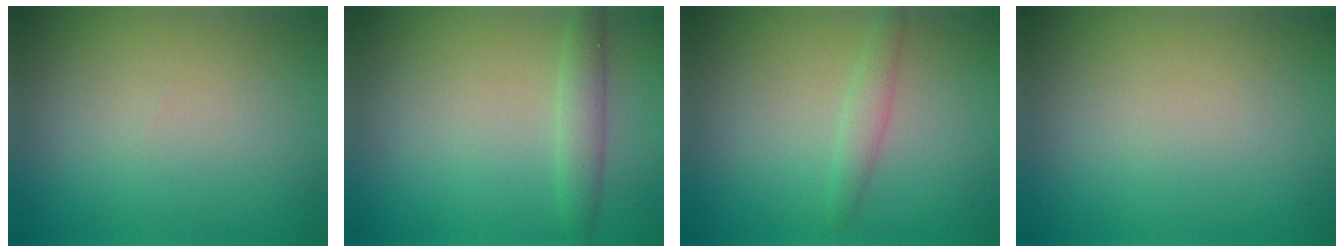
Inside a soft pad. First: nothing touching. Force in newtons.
{"total": 2.1, "press": 2.1, "slide": 0.1}
{"total": 1.5, "press": 1.5, "slide": 0.0}
{"total": 0.0}